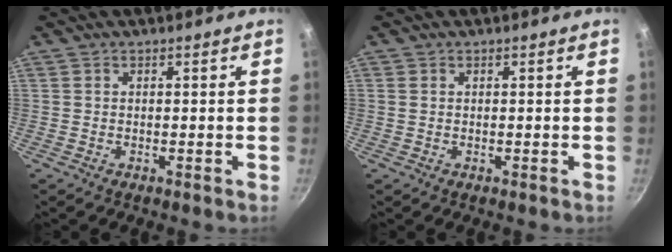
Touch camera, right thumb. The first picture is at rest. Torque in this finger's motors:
{"motor_torque": [0.02, -0.56, -0.43, 0.10, -0.02]}